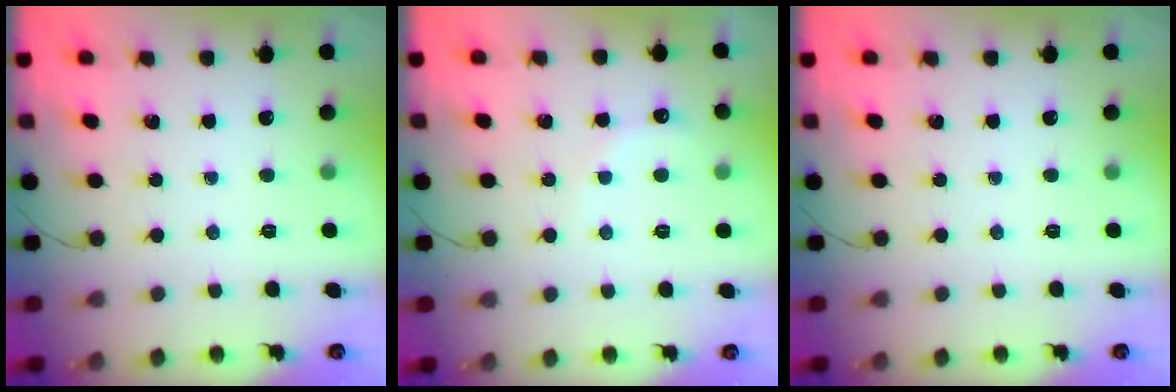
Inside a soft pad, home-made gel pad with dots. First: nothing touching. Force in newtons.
{"total": 3.0, "press": 2.9, "slide": 0.8}
{"total": 0.0}